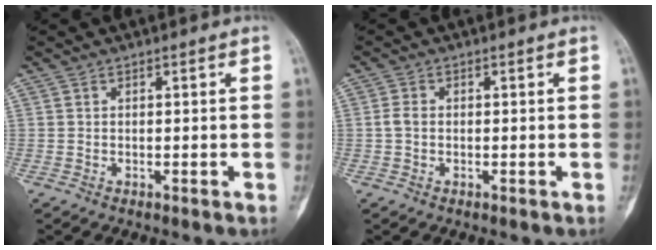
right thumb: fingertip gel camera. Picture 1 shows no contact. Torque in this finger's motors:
{"motor_torque": [-0.06, -0.05, 0.16, -0.16, 0.04]}